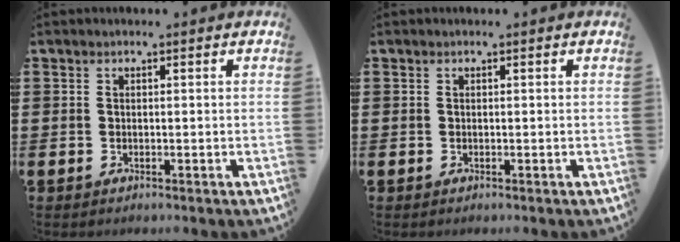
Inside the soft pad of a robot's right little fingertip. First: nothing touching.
{"total": 0.0}